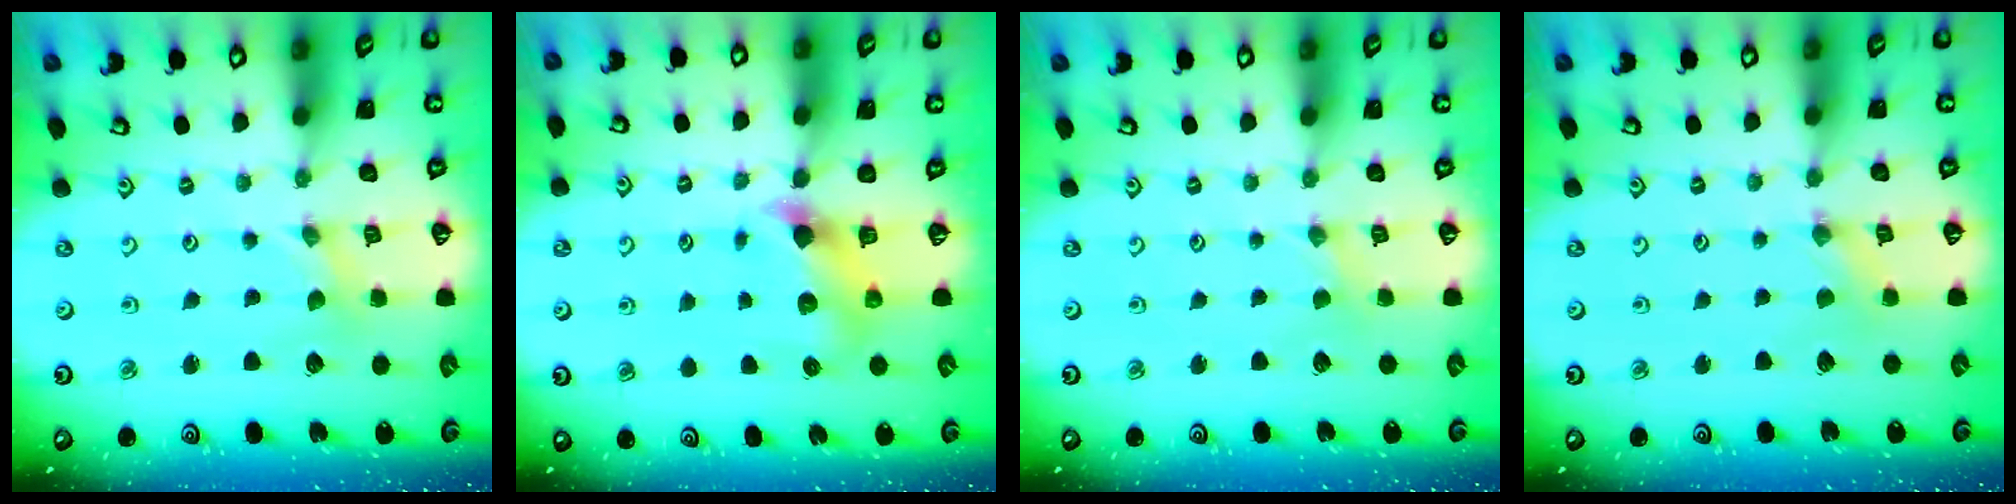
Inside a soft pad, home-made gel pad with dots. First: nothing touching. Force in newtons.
{"total": 5.3, "press": 5.3, "slide": 0.5}
{"total": 0.7, "press": 0.7, "slide": 0.1}
{"total": 0.0}